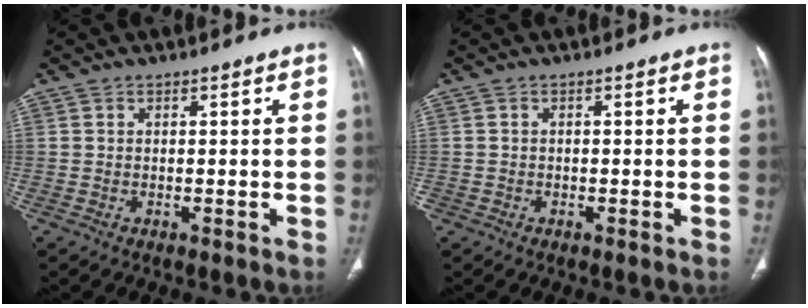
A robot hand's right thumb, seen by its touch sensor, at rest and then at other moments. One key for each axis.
{"total": 0.7, "fx": -0.3, "fy": 0.6, "fz": 0.1, "tx": 0.004, "ty": 0.004, "tz": -0.008}